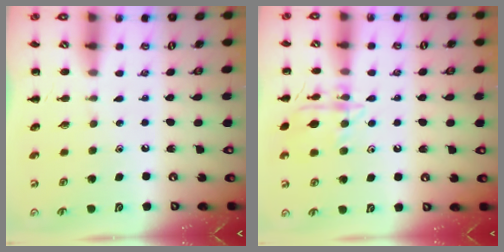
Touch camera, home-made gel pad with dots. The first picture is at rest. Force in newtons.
{"total": 11.9, "press": 11.9, "slide": 0.8}